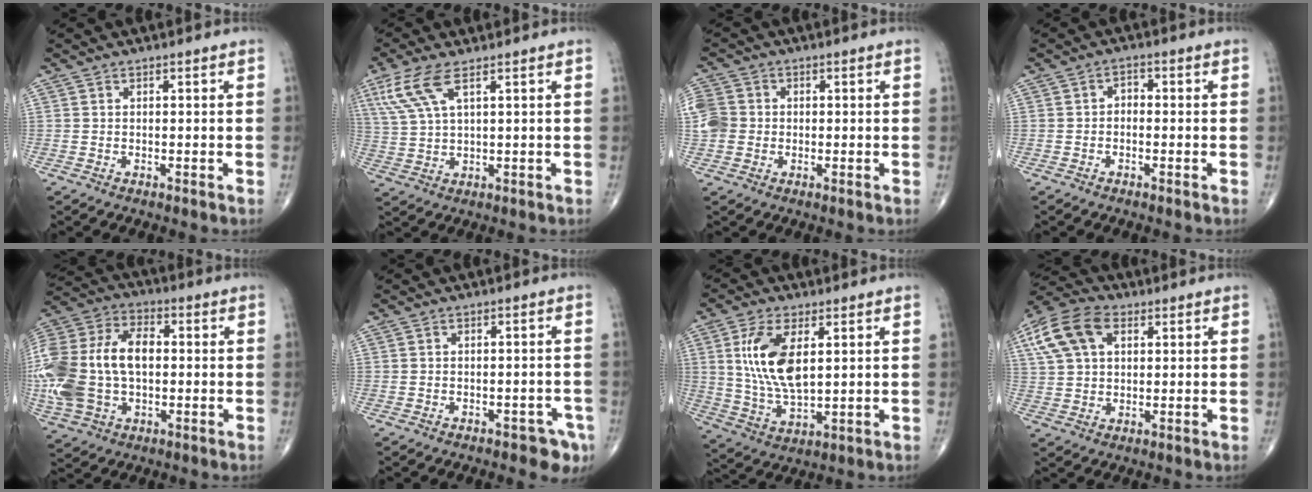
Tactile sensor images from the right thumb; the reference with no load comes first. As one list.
[{"total": 8.2, "force": [4.2, 2.5, 6.6], "torque": [-0.169, -0.005, 0.093]}, {"total": 6.6, "force": [-0.1, 5.9, 3.0], "torque": [-0.062, 0.011, -0.004]}, {"total": 2.0, "force": [-0.4, 1.5, 1.3], "torque": [-0.011, 0.012, -0.015]}, {"total": 23.1, "force": [-0.5, 14.8, 17.8], "torque": [-0.410, 0.021, -0.002]}, {"total": 5.0, "force": [-3.1, 2.5, 3.0], "torque": [-0.025, 0.017, -0.038]}, {"total": 12.7, "force": [3.1, 6.0, 10.8], "torque": [-0.214, -0.017, 0.067]}, {"total": 12.2, "force": [4.4, 7.7, 8.4], "torque": [-0.167, 0.016, 0.080]}]